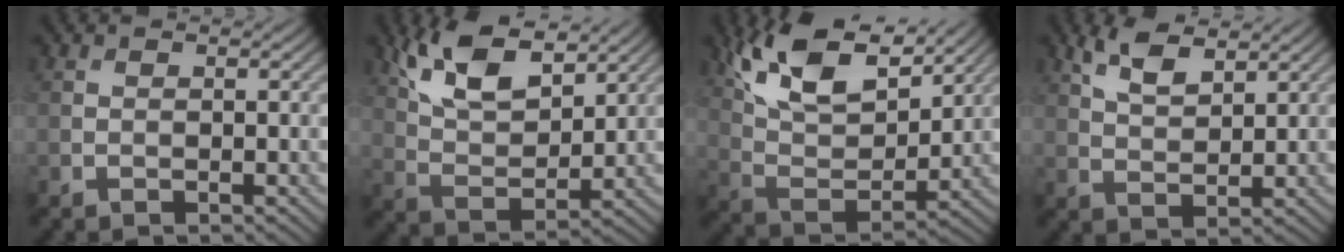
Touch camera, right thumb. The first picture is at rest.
{"total": 10.5, "force": [6.6, 4.3, 7.0], "torque": [-0.152, 0.003, 0.128]}
{"total": 13.7, "force": [9.5, 5.1, 8.4], "torque": [-0.175, 0.004, 0.161]}
{"total": 4.9, "force": [3.3, 1.8, 3.1], "torque": [-0.077, 0.002, 0.070]}